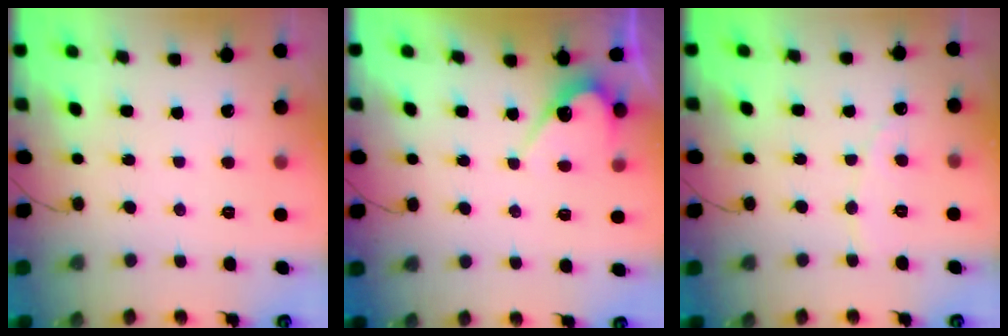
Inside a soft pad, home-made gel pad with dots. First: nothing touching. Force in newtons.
{"total": 6.7, "press": 6.7, "slide": 0.3}
{"total": 2.6, "press": 2.6, "slide": 0.2}